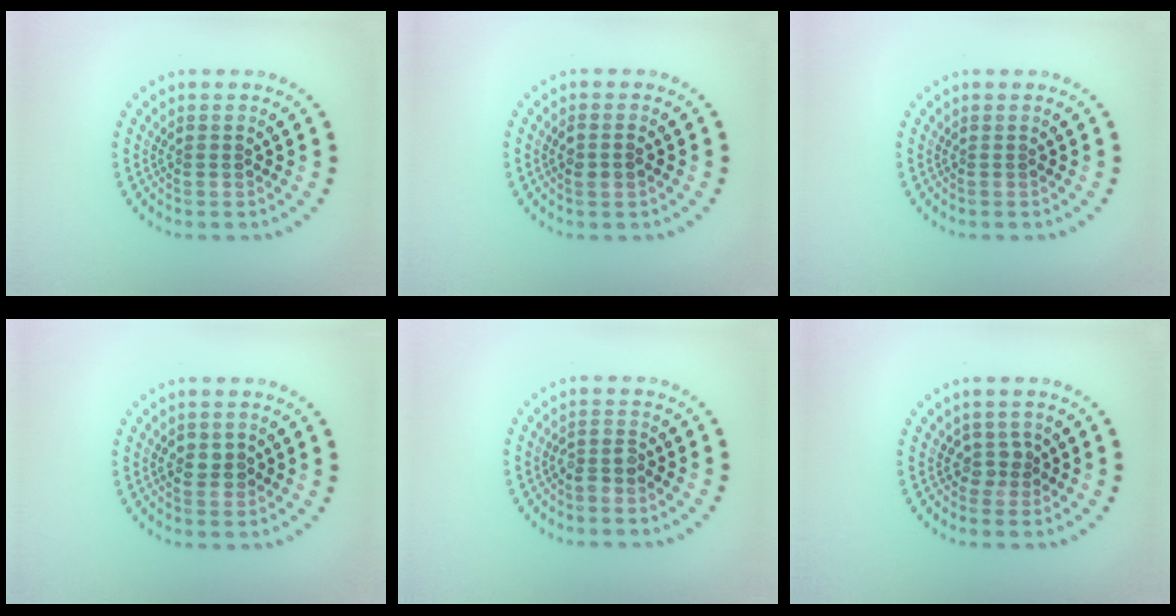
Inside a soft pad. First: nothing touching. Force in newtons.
{"total": 1.6, "press": 1.6, "slide": 0.4}
{"total": 0.0}
{"total": 1.7, "press": 1.7, "slide": 0.3}
{"total": 1.3, "press": 1.1, "slide": 0.8}
{"total": 1.5, "press": 1.2, "slide": 0.9}